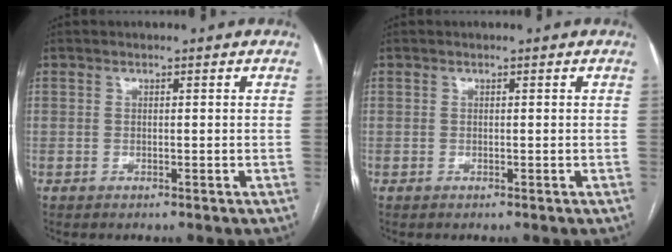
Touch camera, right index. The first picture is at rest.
{"total": 0.0}